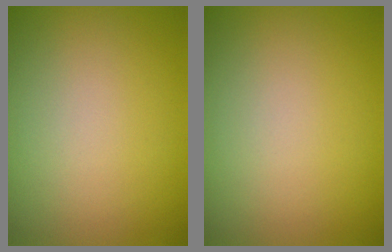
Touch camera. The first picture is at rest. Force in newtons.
{"total": 0.0}